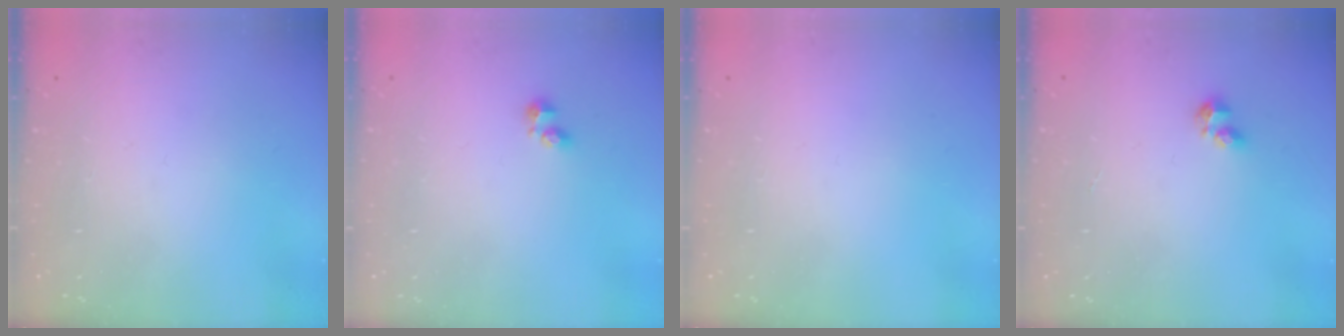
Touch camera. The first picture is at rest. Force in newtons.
{"total": 1.9, "press": 1.8, "slide": 0.5}
{"total": 0.0}
{"total": 2.1, "press": 2.0, "slide": 0.8}